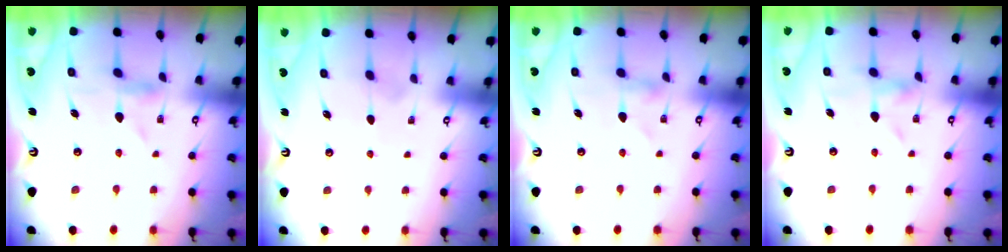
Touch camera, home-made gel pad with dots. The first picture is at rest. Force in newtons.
{"total": 1.2, "press": 1.2, "slide": 0.2}
{"total": 0.0}
{"total": 0.0}